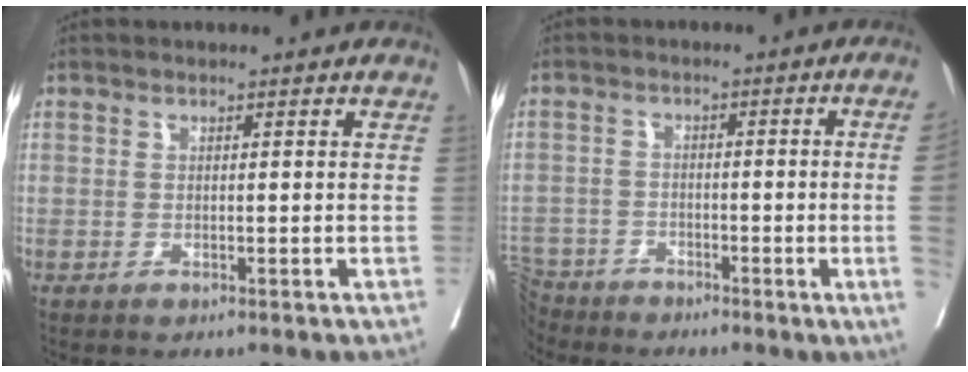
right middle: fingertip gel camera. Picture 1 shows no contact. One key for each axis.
{"total": 6.9, "fx": -4.9, "fy": 0.1, "fz": 4.8, "tx": -0.083, "ty": 0.014, "tz": -0.085}